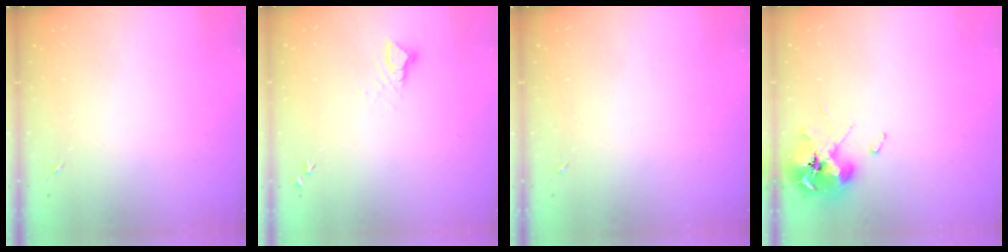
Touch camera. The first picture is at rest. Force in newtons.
{"total": 3.7, "press": 3.7, "slide": 0.2}
{"total": 0.0}
{"total": 14.3, "press": 14.2, "slide": 1.4}